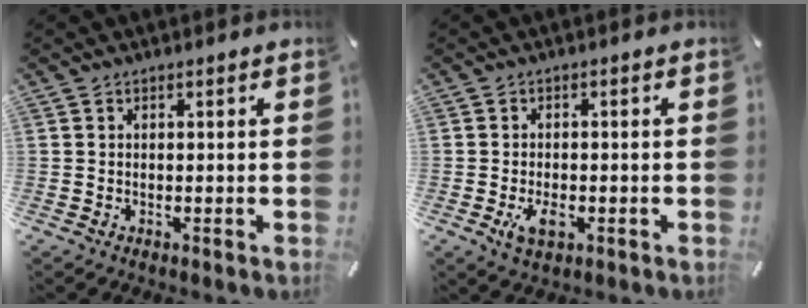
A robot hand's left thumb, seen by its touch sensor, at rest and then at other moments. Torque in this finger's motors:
{"motor_torque": [0.53, 1.60, 0.27, -0.14, 0.20]}